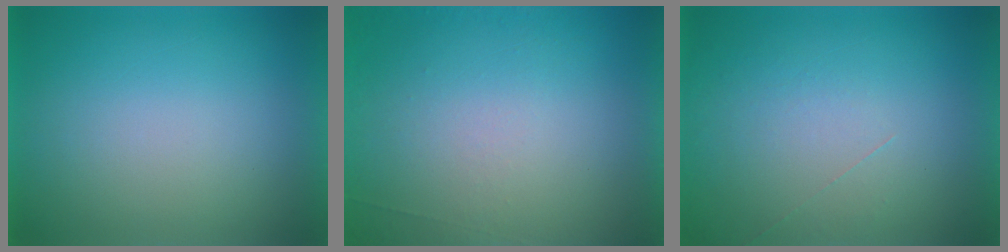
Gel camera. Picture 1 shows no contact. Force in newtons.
{"total": 5.6}
{"total": 1.2}